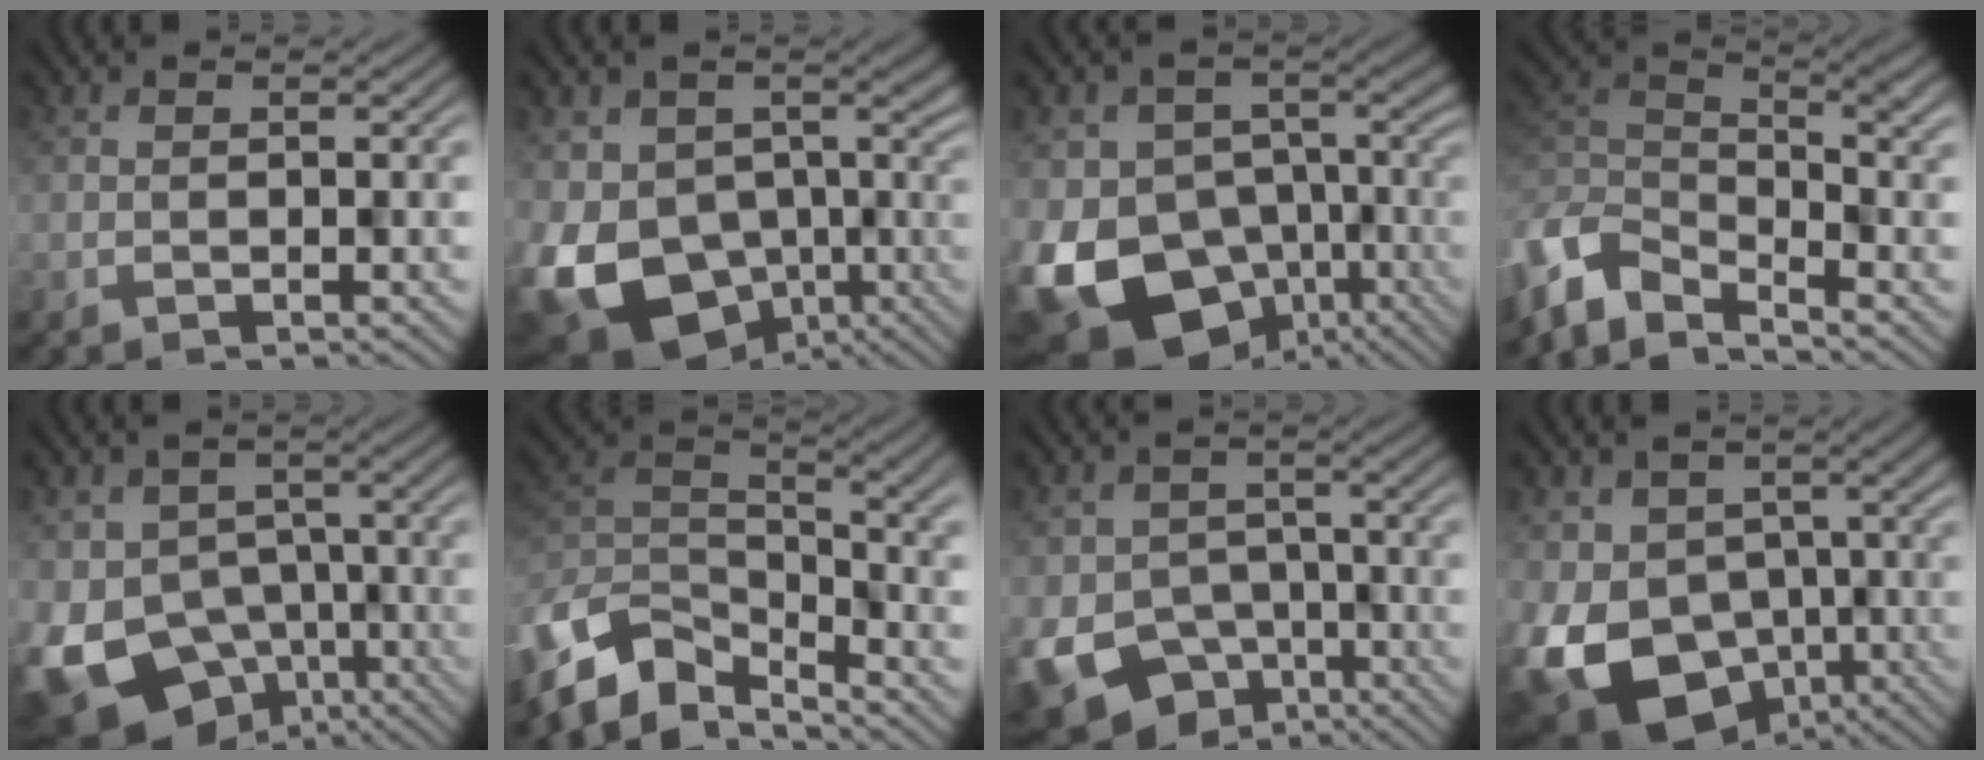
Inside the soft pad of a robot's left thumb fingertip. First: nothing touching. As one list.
[{"total": 13.8, "force": [-3.3, 11.2, 7.3], "torque": [-0.167, -0.032, -0.048]}, {"total": 16.7, "force": [-7.2, 13.0, 7.6], "torque": [-0.181, -0.040, -0.094]}, {"total": 6.2, "force": [-4.4, 2.5, 3.6], "torque": [-0.074, -0.009, -0.102]}, {"total": 14.0, "force": [-6.8, 10.2, 6.8], "torque": [-0.156, -0.038, -0.074]}, {"total": 9.2, "force": [-6.6, 4.3, 4.8], "torque": [-0.105, -0.011, -0.134]}, {"total": 11.6, "force": [-6.2, 8.7, 4.3], "torque": [-0.102, -0.039, -0.075]}, {"total": 13.4, "force": [-4.5, 10.4, 7.2], "torque": [-0.154, -0.033, -0.060]}]